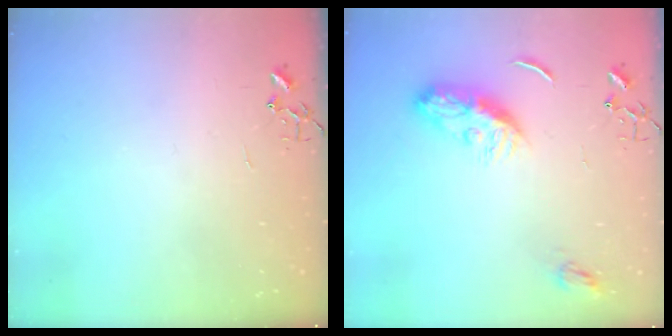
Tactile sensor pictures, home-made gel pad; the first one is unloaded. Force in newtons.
{"total": 10.6, "press": 10.5, "slide": 0.7}